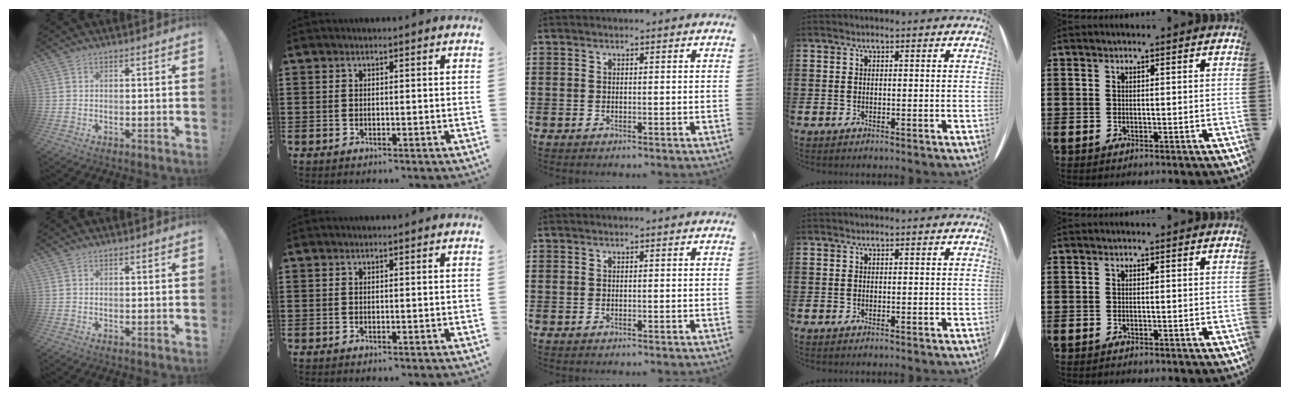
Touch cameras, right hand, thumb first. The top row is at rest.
{}